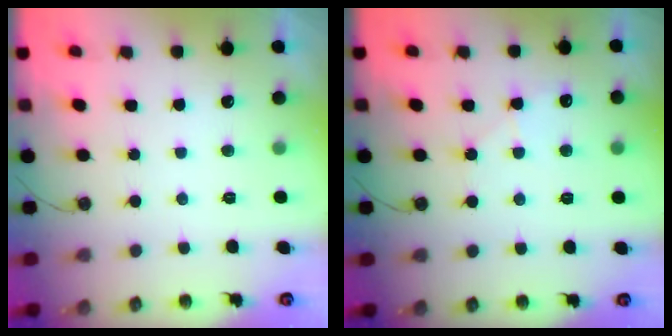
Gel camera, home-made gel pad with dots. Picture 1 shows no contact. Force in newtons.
{"total": 5.9, "press": 5.9, "slide": 0.7}